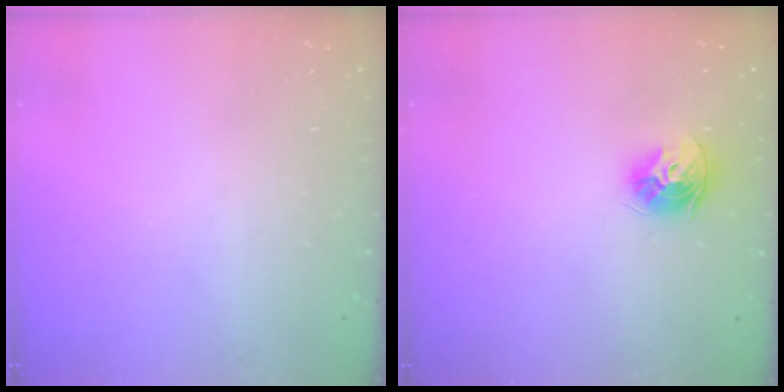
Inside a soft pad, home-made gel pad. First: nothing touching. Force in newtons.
{"total": 9.6, "press": 9.6, "slide": 0.9}